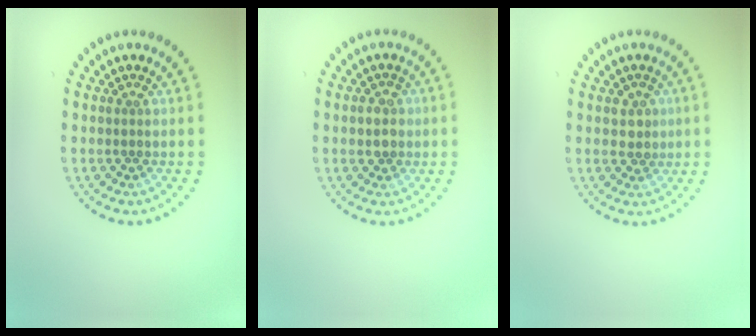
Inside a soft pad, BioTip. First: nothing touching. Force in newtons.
{"total": 2.0, "press": 1.9, "slide": 0.6}
{"total": 1.7, "press": 1.6, "slide": 0.6}